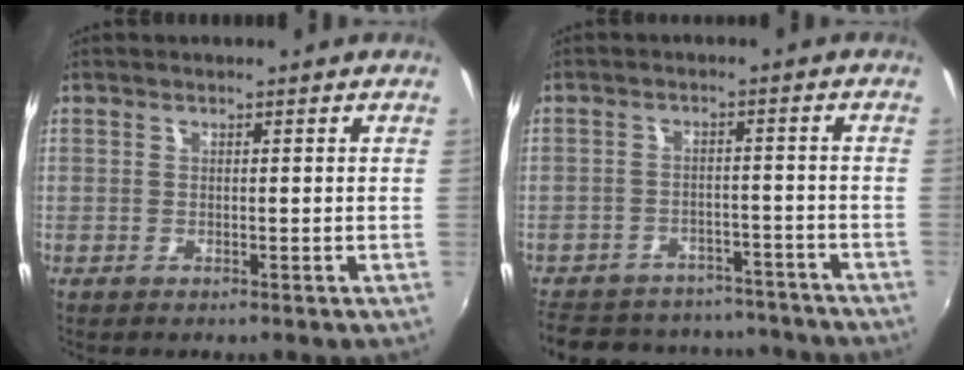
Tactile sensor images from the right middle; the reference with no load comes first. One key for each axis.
{"total": 19.2, "fx": -16.2, "fy": 8.2, "fz": 6.2, "tx": -0.145, "ty": 0.032, "tz": -0.205}